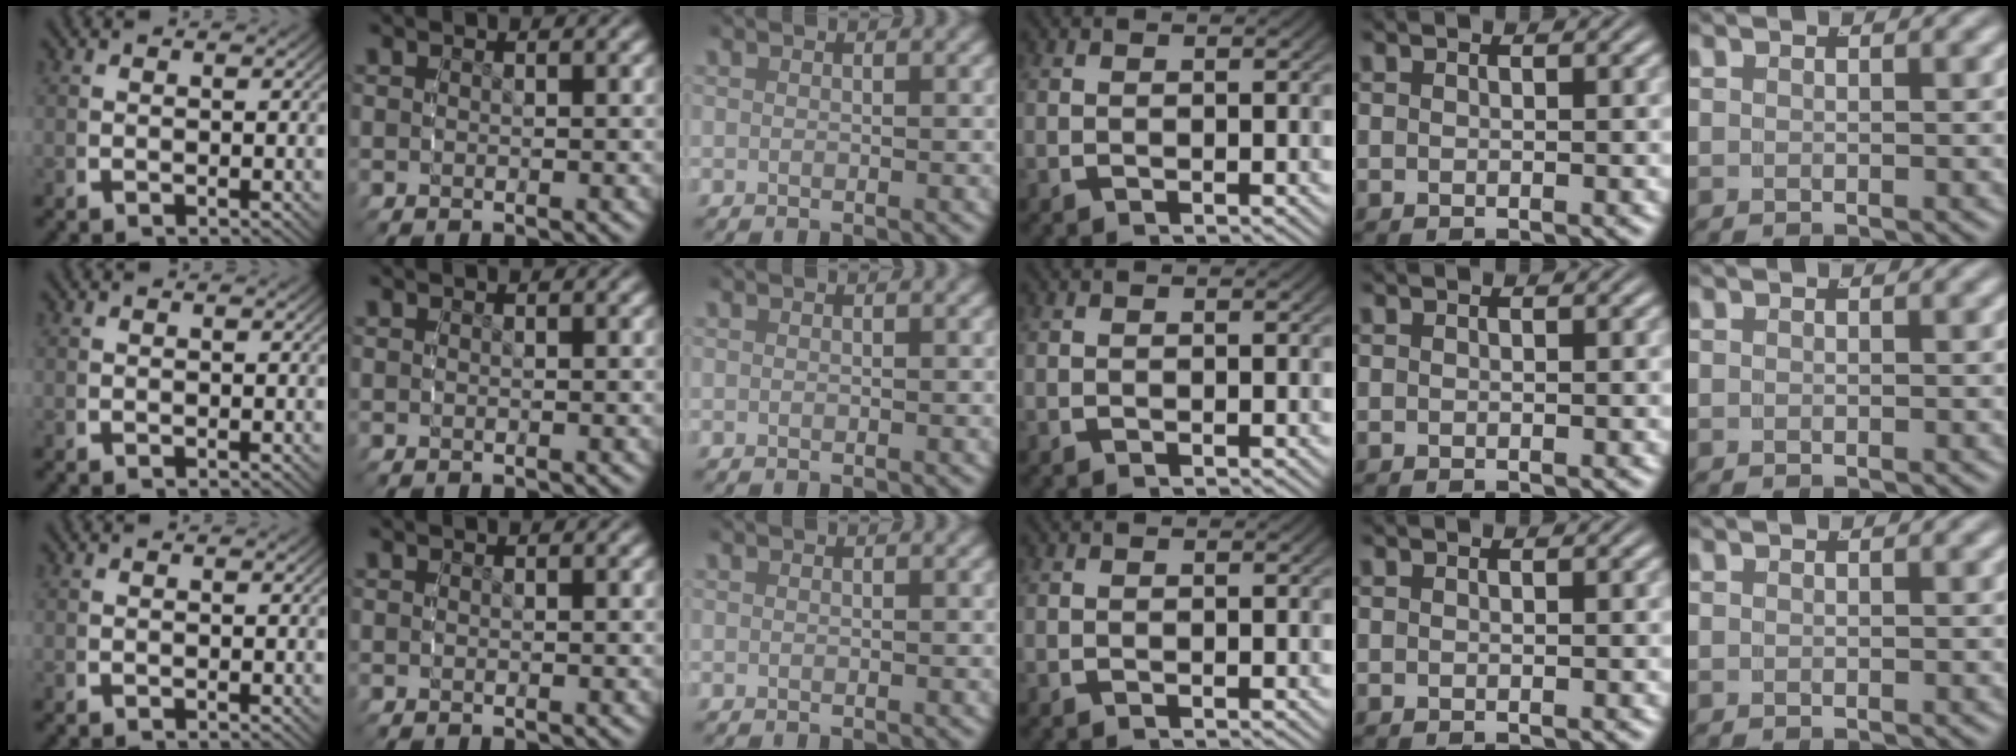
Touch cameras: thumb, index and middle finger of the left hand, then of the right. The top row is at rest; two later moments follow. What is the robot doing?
{"motion": "reach", "object": "stress ball aka squeeze ball"}